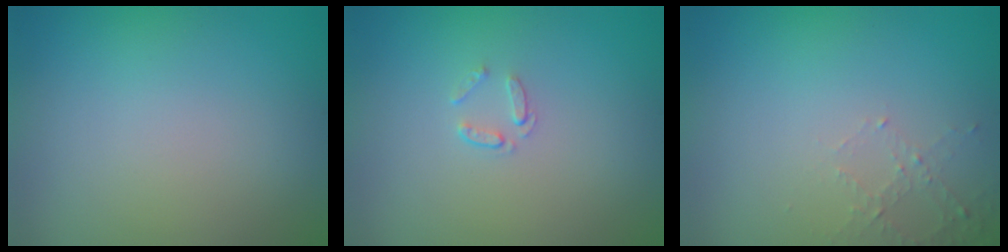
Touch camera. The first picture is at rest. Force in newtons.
{"total": 0.7, "press": 0.5, "slide": 0.5}
{"total": 1.3, "press": 1.3, "slide": 0.4}